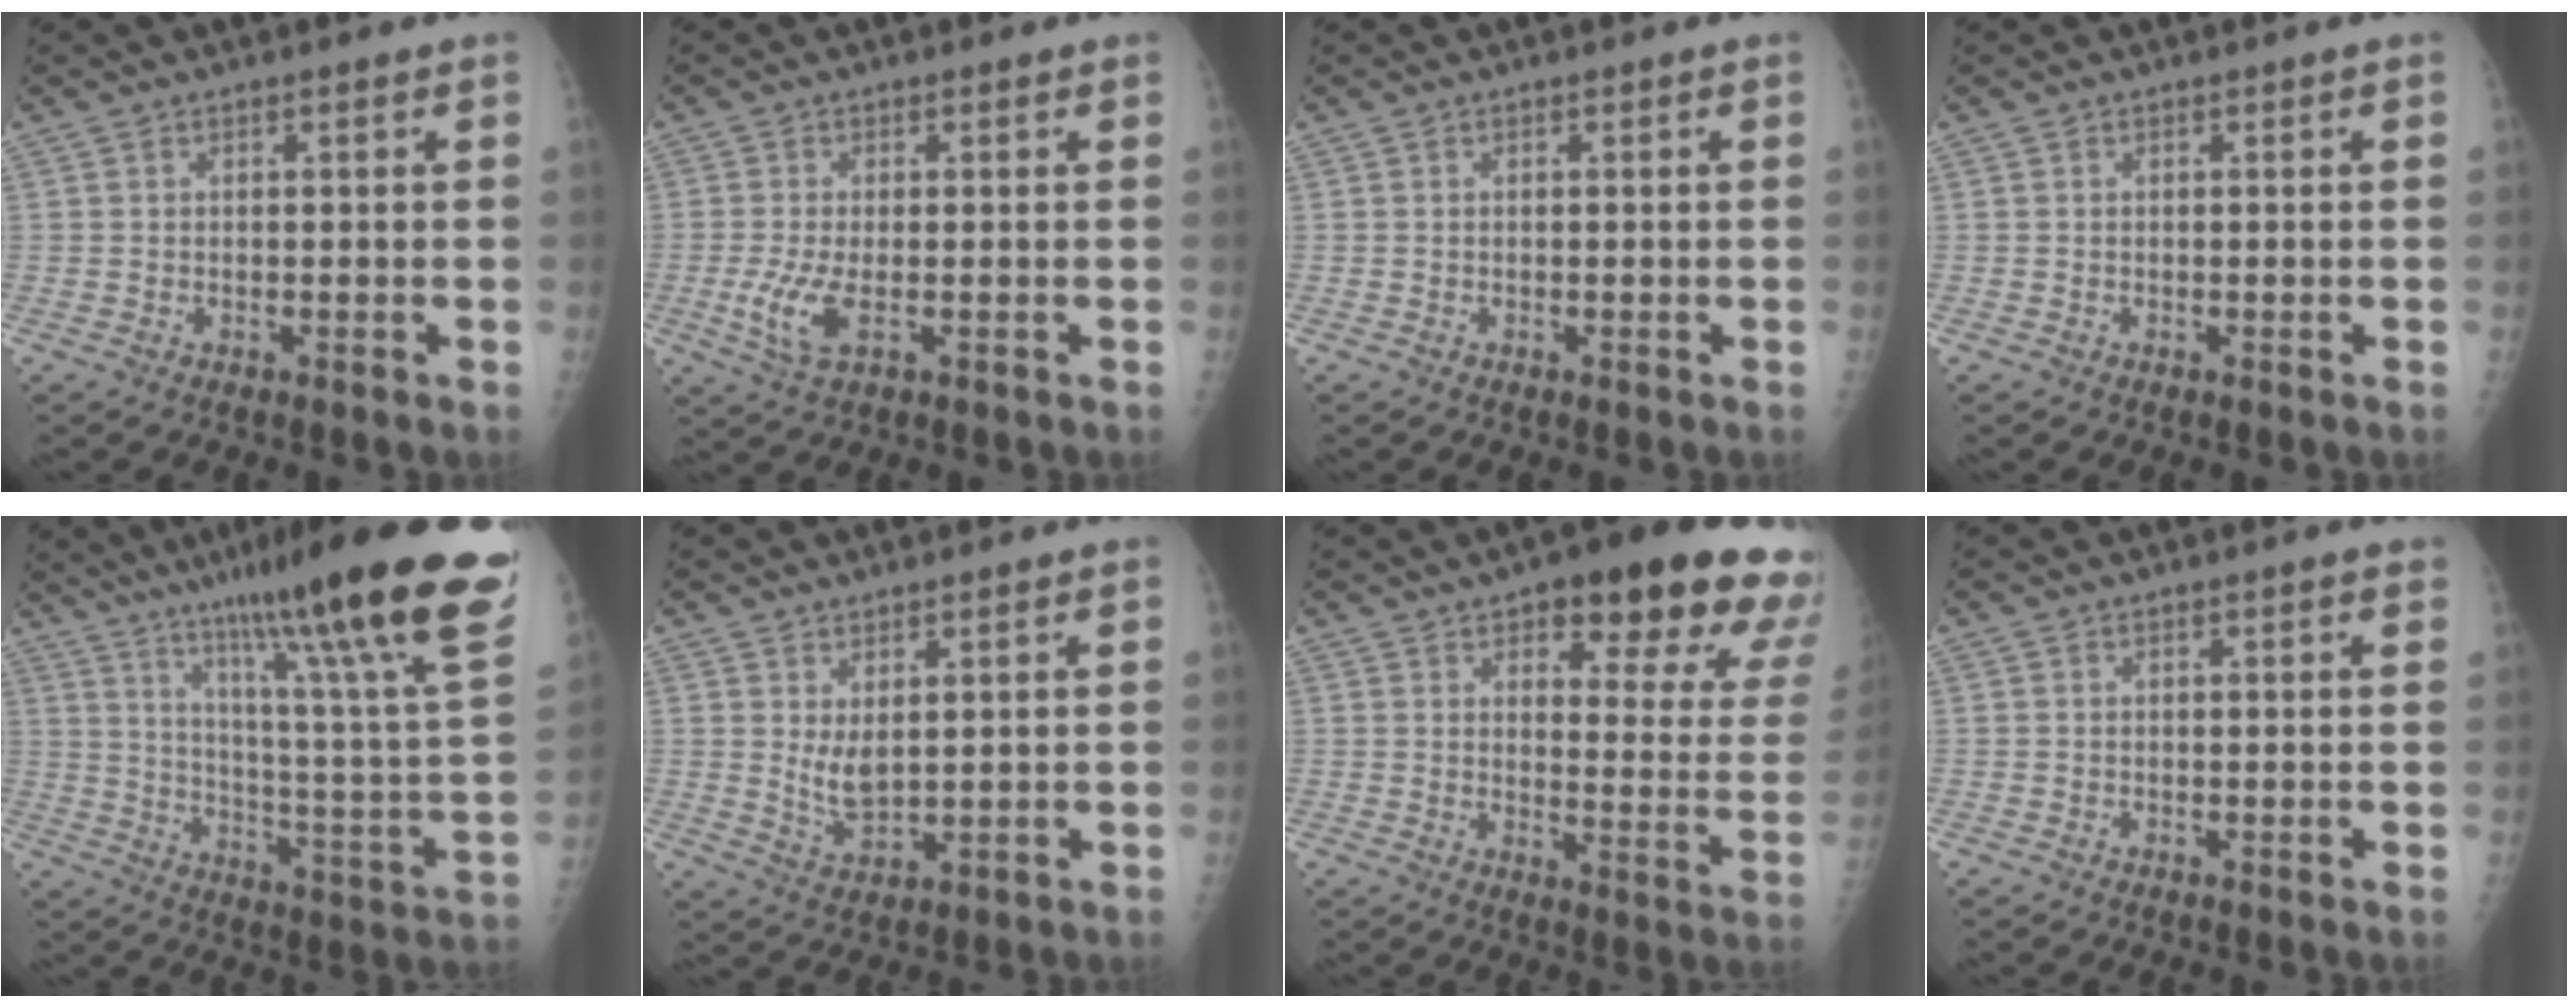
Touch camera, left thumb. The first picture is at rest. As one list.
[{"total": 5.4, "force": [-0.9, 2.2, 4.9], "torque": [-0.114, -0.013, -0.013]}, {"total": 0.0}, {"total": 0.0}, {"total": 32.0, "force": [20.7, 2.5, 24.2], "torque": [-0.318, -0.079, 0.311]}, {"total": 5.5, "force": [2.3, 2.4, 4.4], "torque": [-0.073, -0.027, 0.051]}, {"total": 22.6, "force": [14.1, 6.8, 16.3], "torque": [-0.161, -0.058, 0.173]}, {"total": 1.7, "force": [1.3, 0.3, 1.2], "torque": [-0.010, 0.001, 0.013]}]